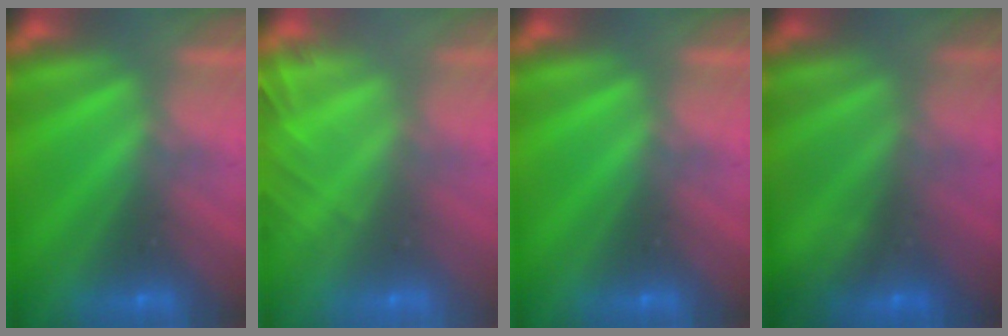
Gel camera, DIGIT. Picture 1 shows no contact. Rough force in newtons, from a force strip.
{"total": 5.6}
{"total": 0.0}
{"total": 1.2}